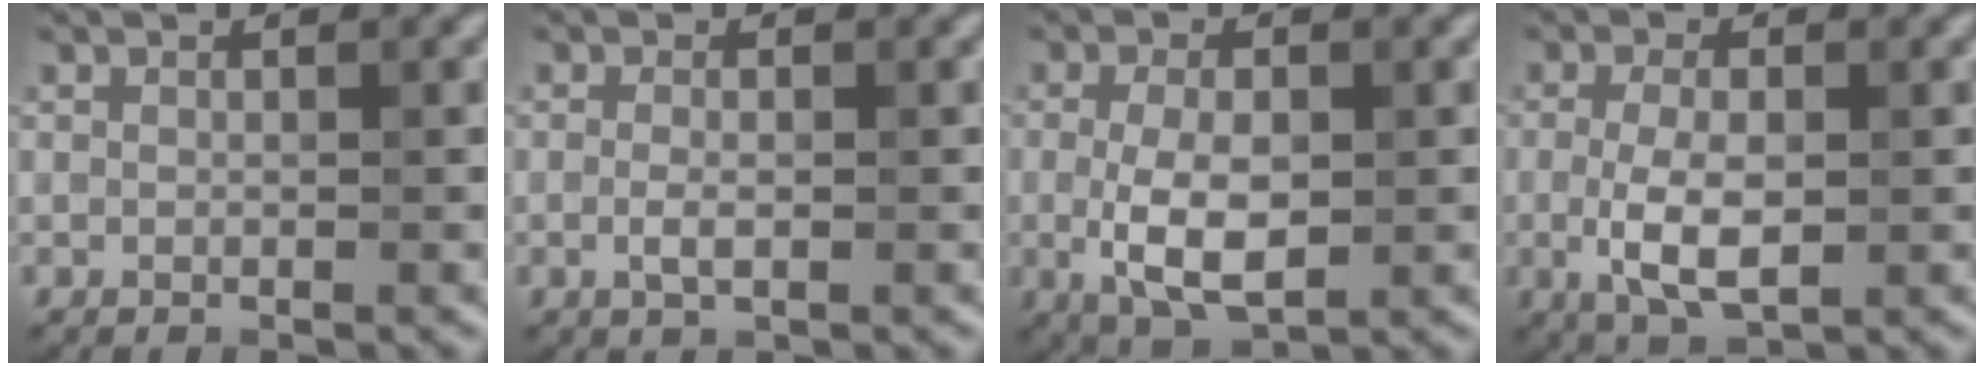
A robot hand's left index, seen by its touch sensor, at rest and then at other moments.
{"total": 1.5, "force": [-0.3, 0.5, 1.3], "torque": [-0.028, -0.003, -0.008]}
{"total": 5.6, "force": [-0.5, 2.7, 4.9], "torque": [-0.098, -0.007, -0.008]}
{"total": 4.8, "force": [-0.6, 2.0, 4.3], "torque": [-0.093, -0.006, -0.012]}